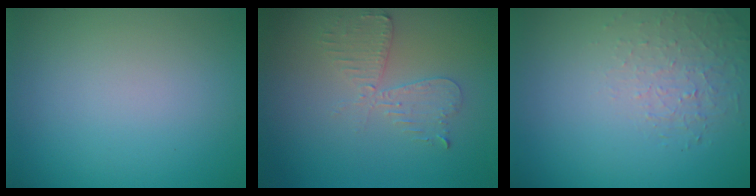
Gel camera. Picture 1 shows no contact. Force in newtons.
{"total": 2.6, "press": 2.5, "slide": 0.5}
{"total": 1.4, "press": 0.6, "slide": 1.3}